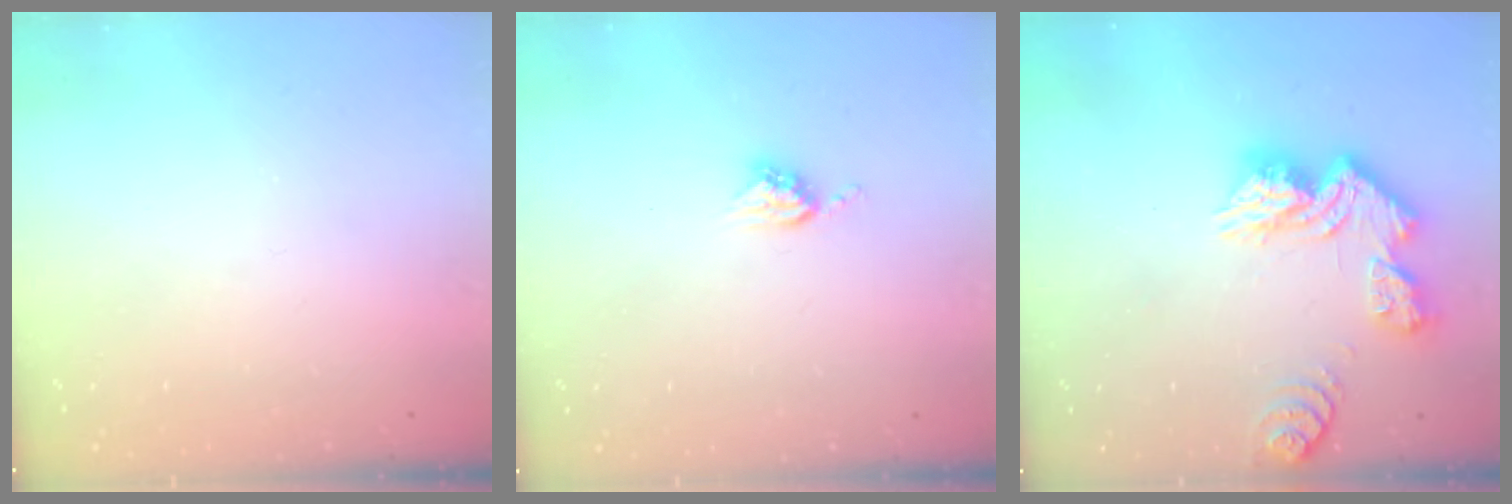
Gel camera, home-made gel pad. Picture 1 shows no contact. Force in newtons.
{"total": 5.2, "press": 5.2, "slide": 0.1}
{"total": 13.2, "press": 13.2, "slide": 1.2}